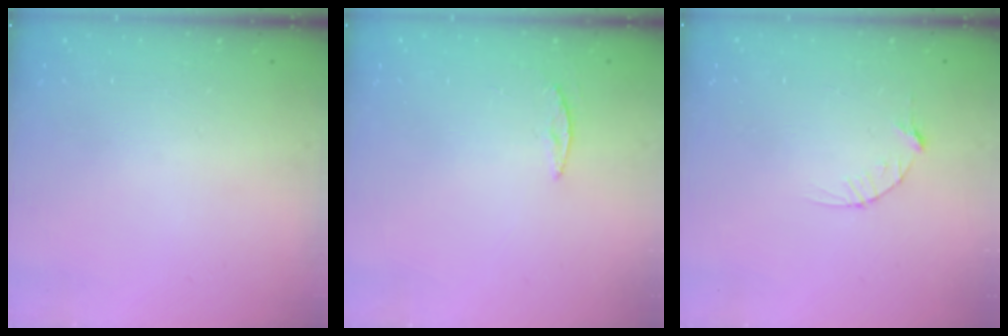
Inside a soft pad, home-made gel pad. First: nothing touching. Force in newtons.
{"total": 3.5, "press": 3.5, "slide": 0.4}
{"total": 4.4, "press": 4.4, "slide": 0.6}